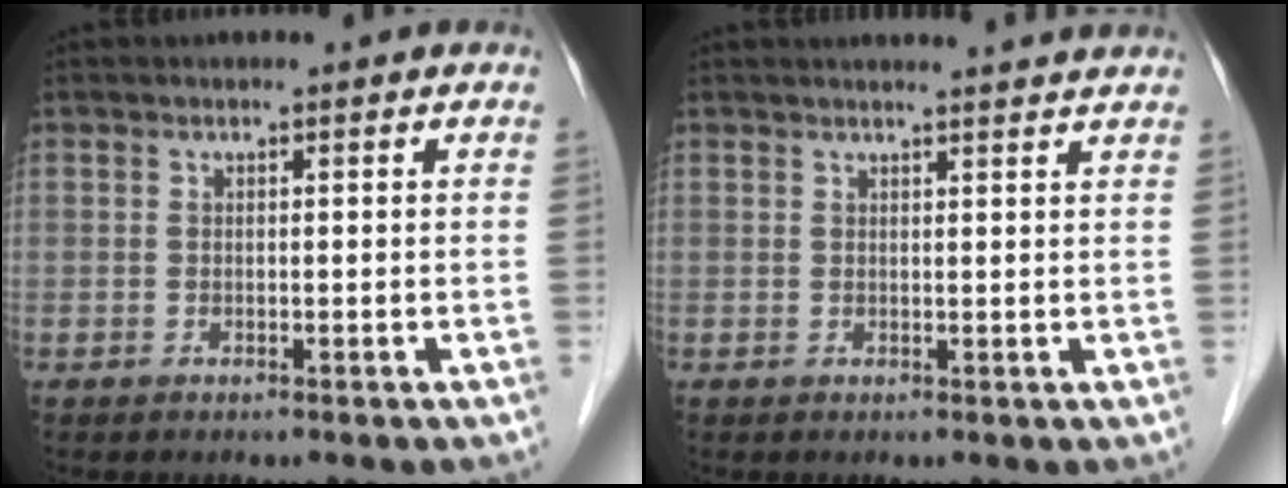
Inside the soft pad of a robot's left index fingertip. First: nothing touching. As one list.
[{"total": 7.2, "force": [7.0, -0.1, 1.8], "torque": [-0.021, 0.016, 0.070]}]